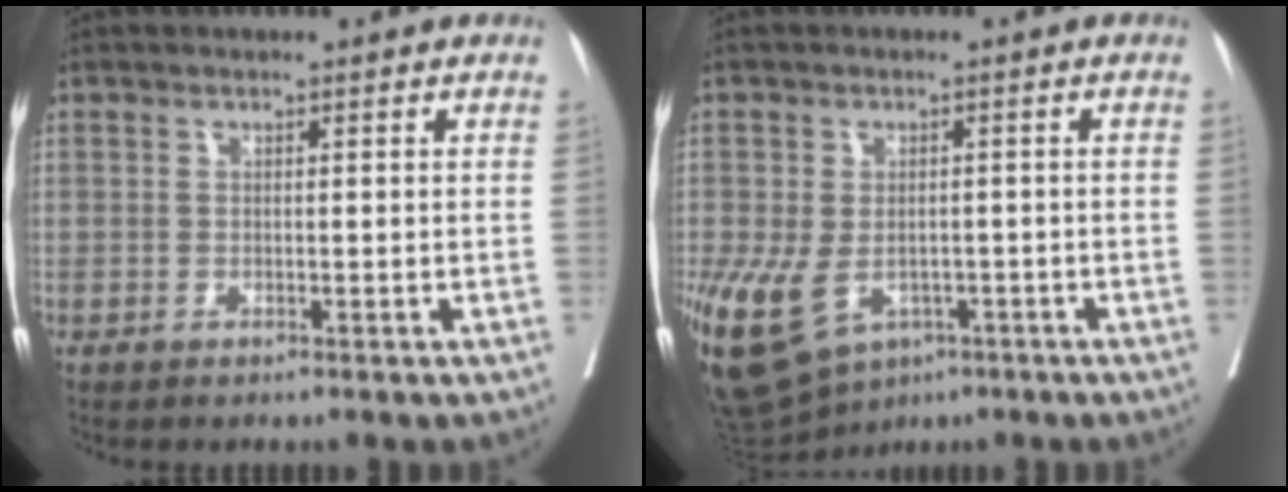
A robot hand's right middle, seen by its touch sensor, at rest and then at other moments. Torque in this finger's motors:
{"motor_torque": [0.33, -0.25, 1.06, 0.21]}